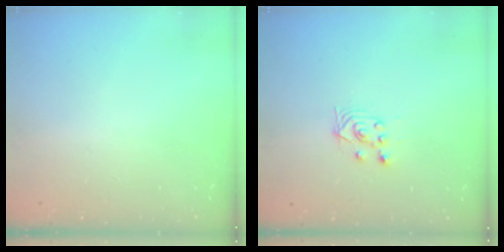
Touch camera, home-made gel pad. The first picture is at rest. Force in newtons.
{"total": 3.5, "press": 3.0, "slide": 1.7}